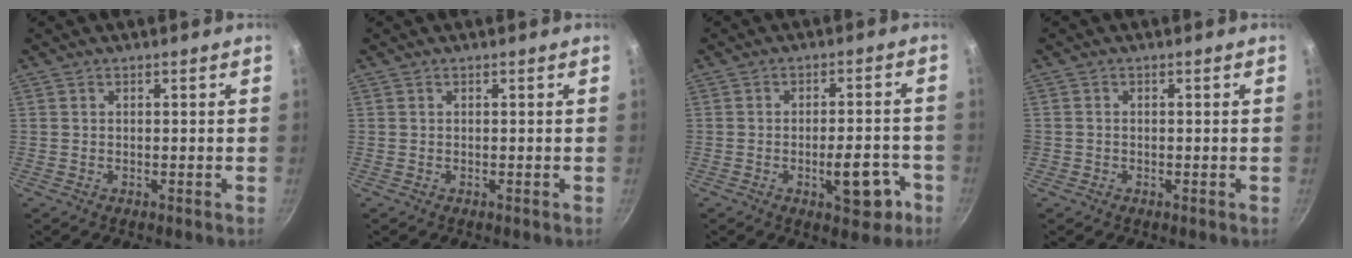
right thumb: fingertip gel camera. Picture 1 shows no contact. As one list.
[{"total": 0.0}, {"total": 8.4, "force": [-3.4, 3.6, 6.8], "torque": [-0.067, 0.022, -0.038]}, {"total": 0.8, "force": [-0.2, 0.8, 0.2], "torque": [-0.004, 0.002, -0.004]}]